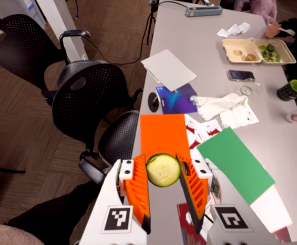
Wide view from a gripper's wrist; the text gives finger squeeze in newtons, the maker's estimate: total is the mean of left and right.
{"total": 9.0, "left": 8.5, "right": 9.4}